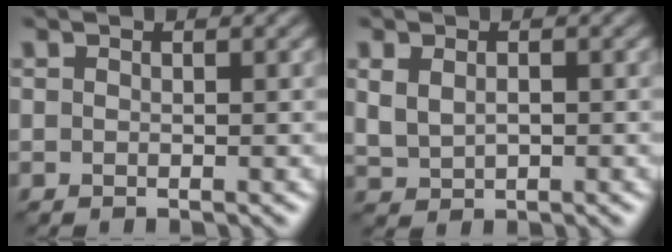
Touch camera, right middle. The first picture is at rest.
{"total": 2.0, "force": [0.4, 1.3, 1.5], "torque": [-0.036, -0.004, 0.015]}